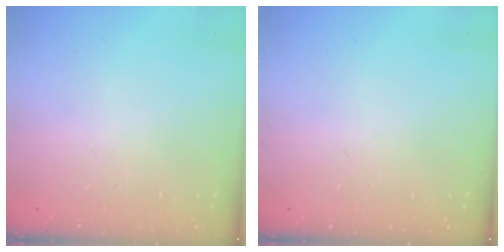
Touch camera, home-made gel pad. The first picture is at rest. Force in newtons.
{"total": 0.0}